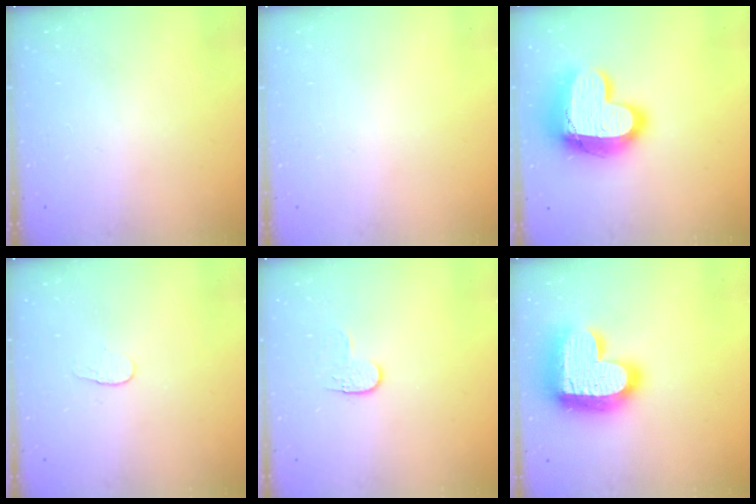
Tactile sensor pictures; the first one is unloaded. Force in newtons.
{"total": 0.0}
{"total": 20.3, "press": 20.3, "slide": 1.5}
{"total": 4.1, "press": 4.1, "slide": 0.3}
{"total": 4.2, "press": 4.2, "slide": 0.5}
{"total": 23.4, "press": 23.3, "slide": 1.7}